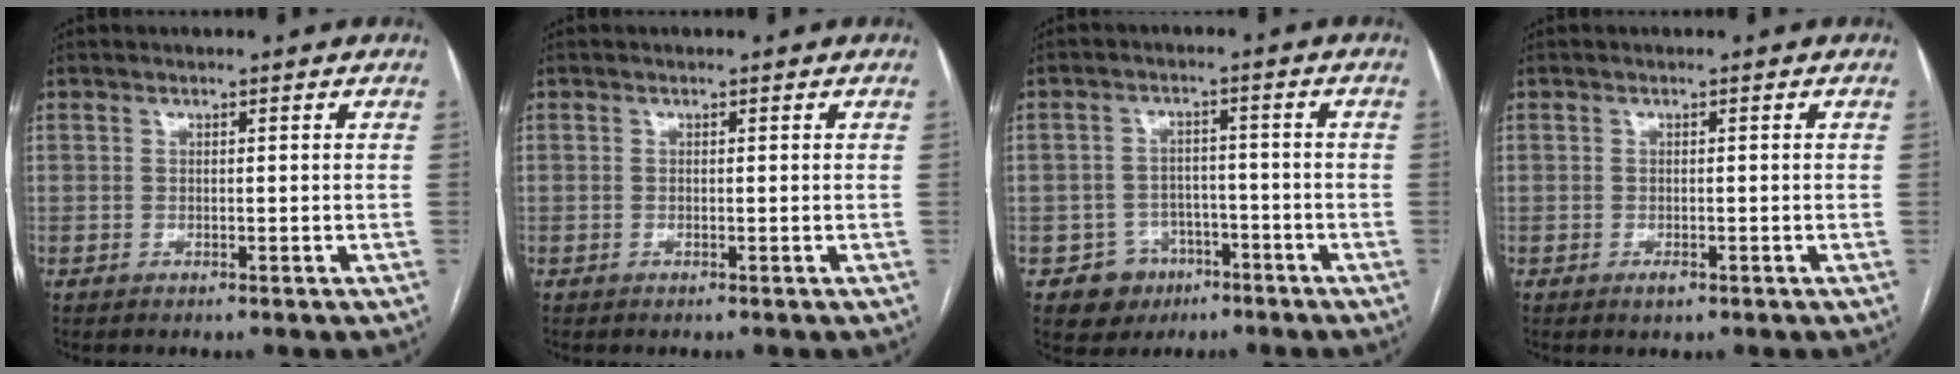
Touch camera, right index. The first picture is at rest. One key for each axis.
{"total": 0.0}
{"total": 5.9, "fx": -3.1, "fy": 5.0, "fz": 0.6, "tx": -0.002, "ty": 0.013, "tz": -0.042}
{"total": 1.1, "fx": -0.7, "fy": 0.6, "fz": 0.7, "tx": -0.008, "ty": 0.000, "tz": -0.007}